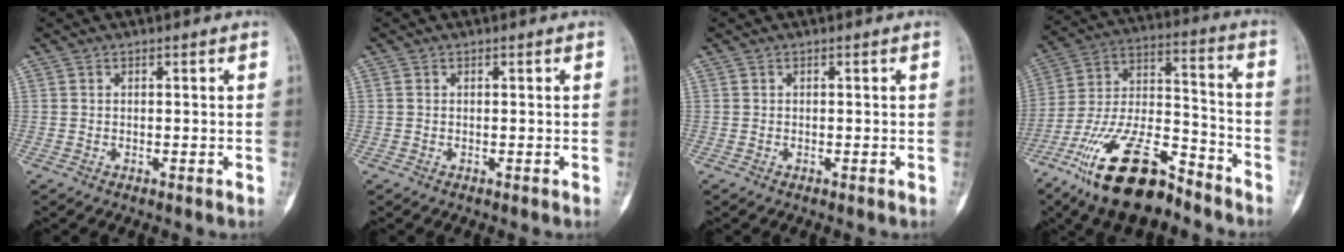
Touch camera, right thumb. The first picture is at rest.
{"total": 0.0}
{"total": 0.0}
{"total": 21.5, "force": [-14.6, 8.0, 13.6], "torque": [-0.270, 0.073, -0.262]}